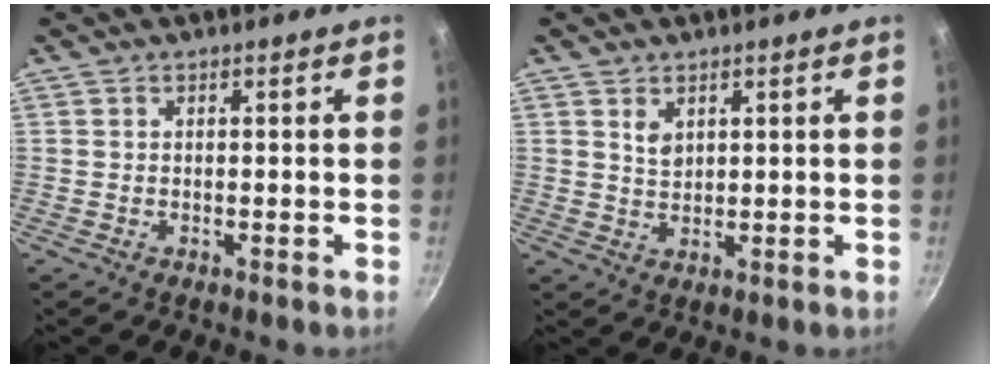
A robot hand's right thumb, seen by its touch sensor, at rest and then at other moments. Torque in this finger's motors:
{"motor_torque": [0.21, -0.05, 0.58, 0.07, 0.28]}